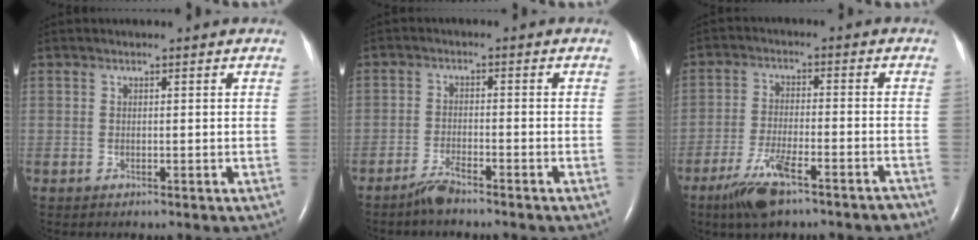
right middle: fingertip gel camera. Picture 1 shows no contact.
{"total": 3.1, "force": [-2.8, 0.1, 1.5], "torque": [-0.039, -0.005, -0.054]}
{"total": 9.0, "force": [-6.4, 1.6, 6.1], "torque": [-0.115, -0.012, -0.109]}